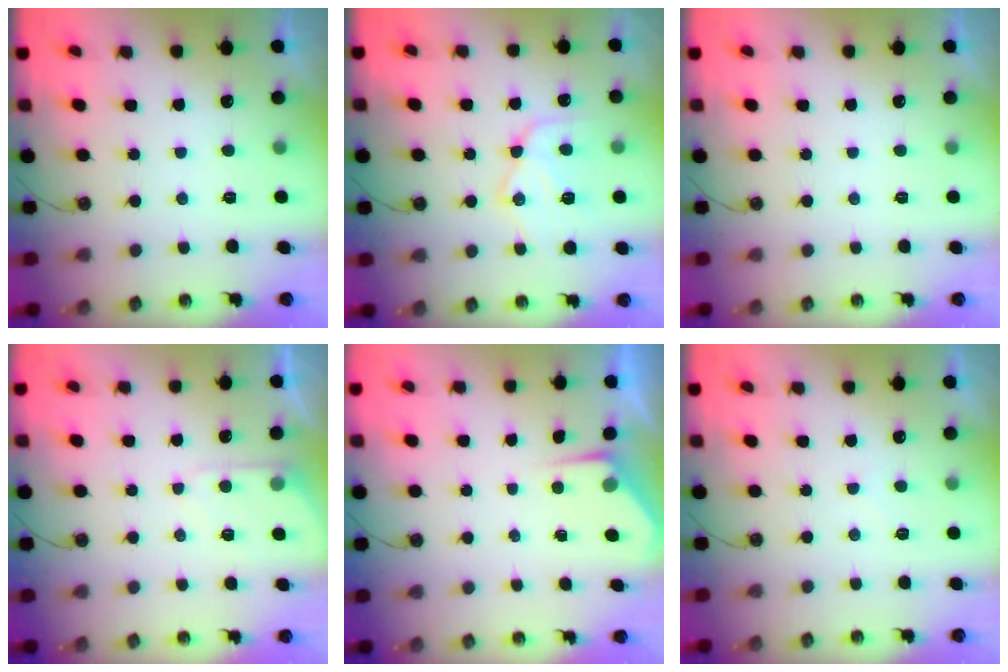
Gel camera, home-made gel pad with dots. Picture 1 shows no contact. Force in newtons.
{"total": 13.8, "press": 13.7, "slide": 1.2}
{"total": 0.0}
{"total": 6.5, "press": 6.4, "slide": 0.6}
{"total": 2.9, "press": 2.9, "slide": 0.5}
{"total": 4.3, "press": 4.2, "slide": 0.5}